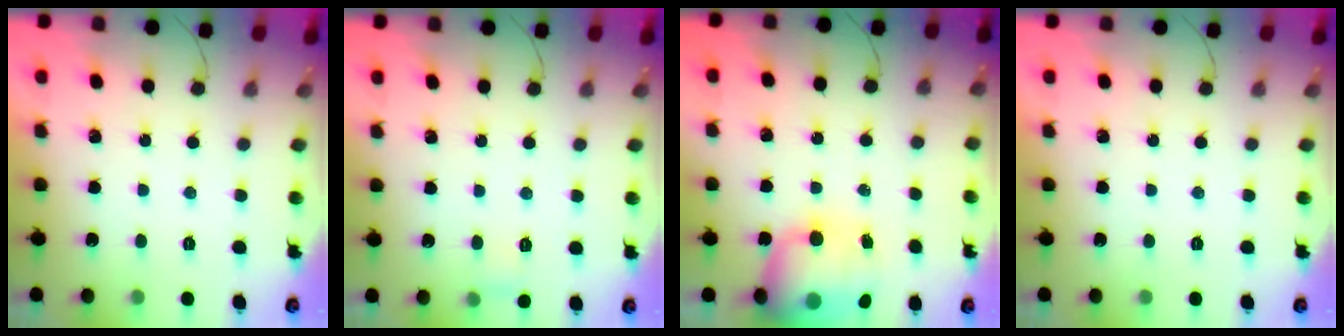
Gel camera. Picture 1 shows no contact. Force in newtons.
{"total": 2.6, "press": 2.4, "slide": 1.0}
{"total": 15.2, "press": 14.7, "slide": 3.7}
{"total": 0.0}